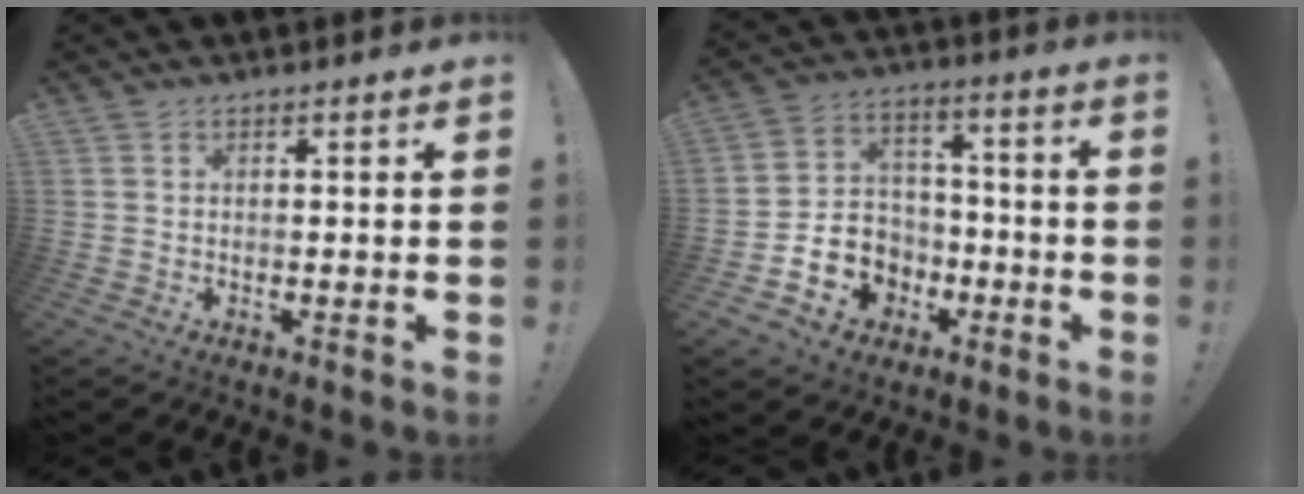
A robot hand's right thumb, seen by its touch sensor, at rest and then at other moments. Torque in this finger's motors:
{"motor_torque": [1.24, 1.23, 0.87, -0.89, 0.01]}